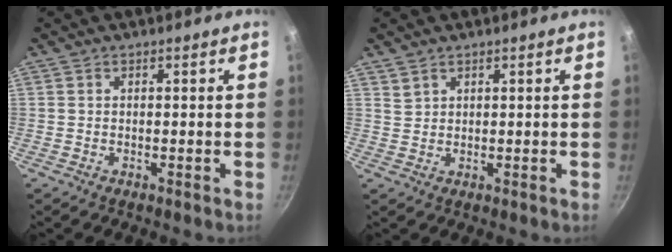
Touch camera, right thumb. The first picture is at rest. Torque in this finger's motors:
{"motor_torque": [-0.71, 0.70, 0.43, 0.09, 0.00]}